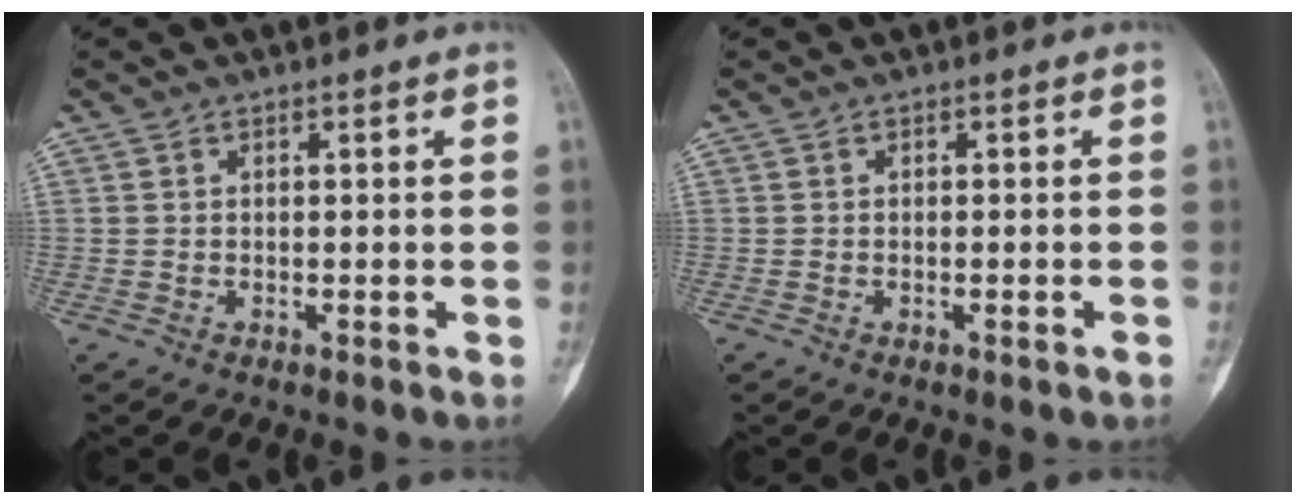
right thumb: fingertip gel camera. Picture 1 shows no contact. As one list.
[{"total": 1.2, "force": [-0.5, 0.2, 1.0], "torque": [-0.020, 0.005, -0.005]}]